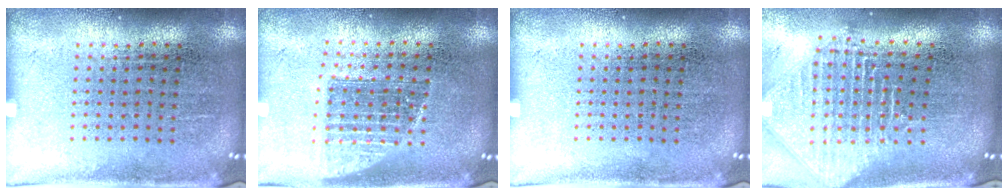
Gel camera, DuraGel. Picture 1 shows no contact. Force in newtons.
{"total": 1.2, "press": 1.0, "slide": 0.7}
{"total": 0.0}
{"total": 2.5, "press": 1.9, "slide": 1.6}